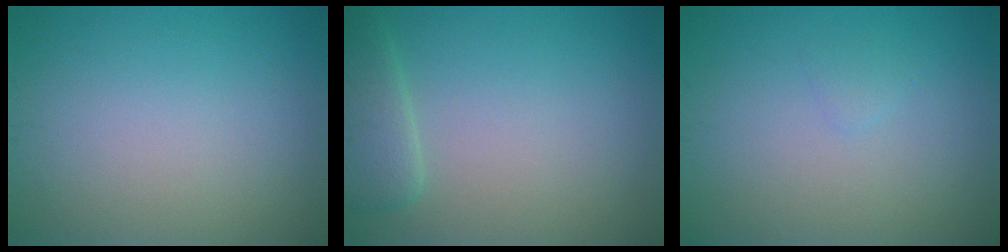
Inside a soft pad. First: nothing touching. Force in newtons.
{"total": 2.9, "press": 2.9, "slide": 0.3}
{"total": 0.5, "press": 0.5, "slide": 0.1}